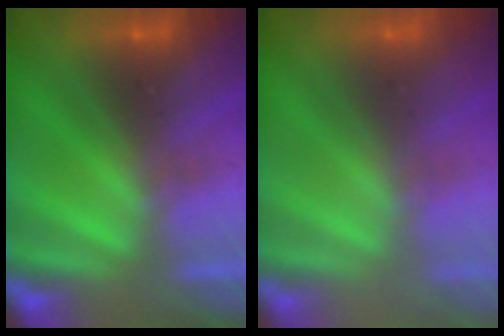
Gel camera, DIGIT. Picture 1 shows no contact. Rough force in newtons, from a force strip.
{"total": 2.8}